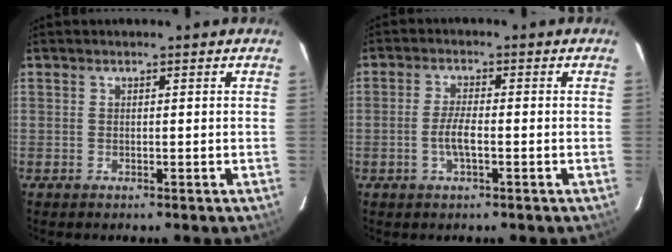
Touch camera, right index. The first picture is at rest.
{"total": 3.8, "force": [-1.2, 0.8, 3.5], "torque": [-0.073, 0.001, -0.024]}